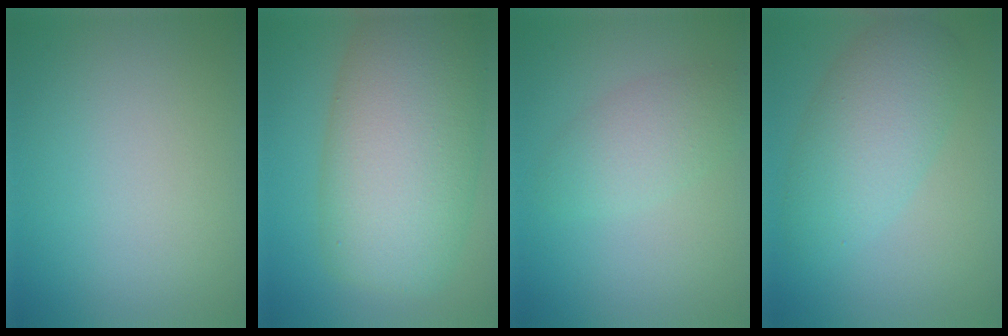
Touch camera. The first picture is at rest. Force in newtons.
{"total": 11.9, "press": 11.9, "slide": 0.3}
{"total": 3.1, "press": 3.1, "slide": 0.1}
{"total": 5.4, "press": 5.4, "slide": 0.1}